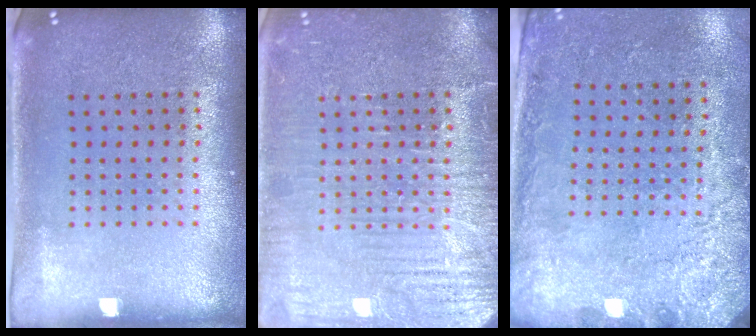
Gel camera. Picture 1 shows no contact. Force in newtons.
{"total": 5.8, "press": 5.7, "slide": 0.8}
{"total": 2.6, "press": 2.1, "slide": 1.5}